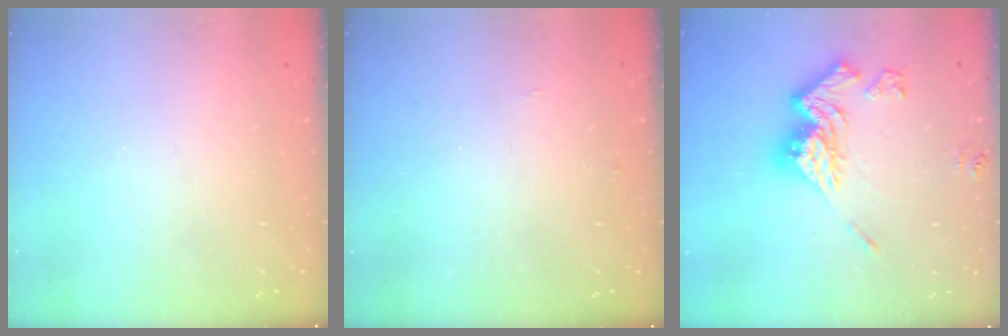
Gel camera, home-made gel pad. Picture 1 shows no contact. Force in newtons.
{"total": 3.7, "press": 3.6, "slide": 0.5}
{"total": 15.0, "press": 15.0, "slide": 1.5}